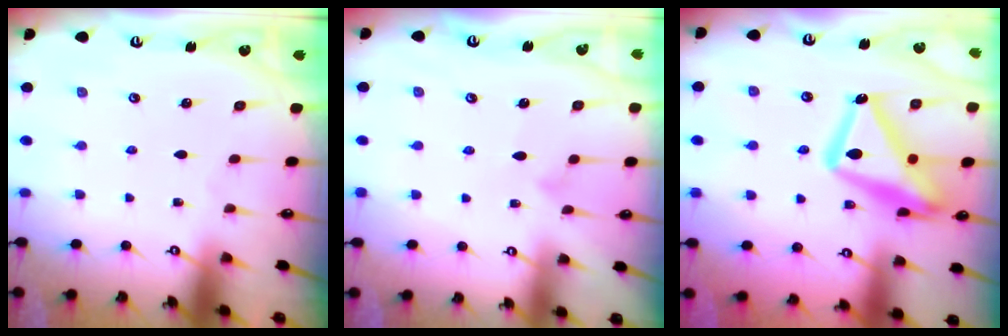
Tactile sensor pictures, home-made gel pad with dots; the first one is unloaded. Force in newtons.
{"total": 7.7, "press": 7.7, "slide": 0.2}
{"total": 18.6, "press": 18.5, "slide": 1.6}